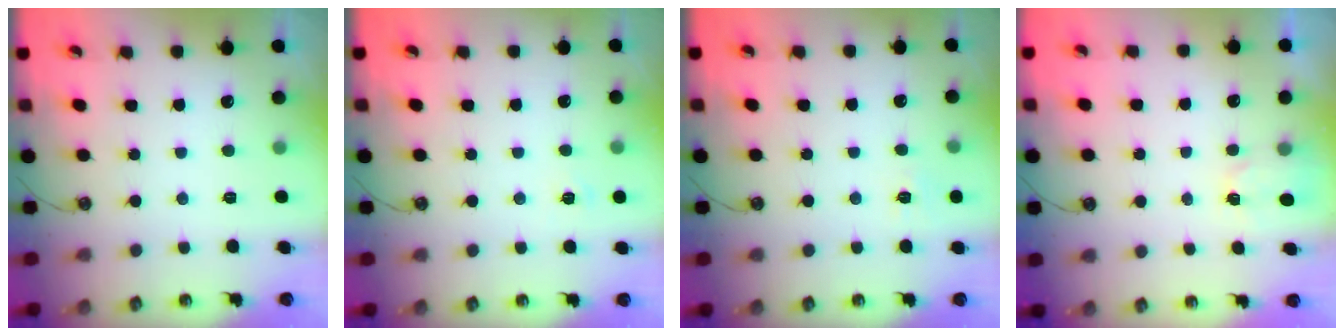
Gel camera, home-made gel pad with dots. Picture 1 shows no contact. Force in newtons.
{"total": 3.3, "press": 3.3, "slide": 0.4}
{"total": 6.6, "press": 6.6, "slide": 0.6}
{"total": 2.2, "press": 2.2, "slide": 0.4}